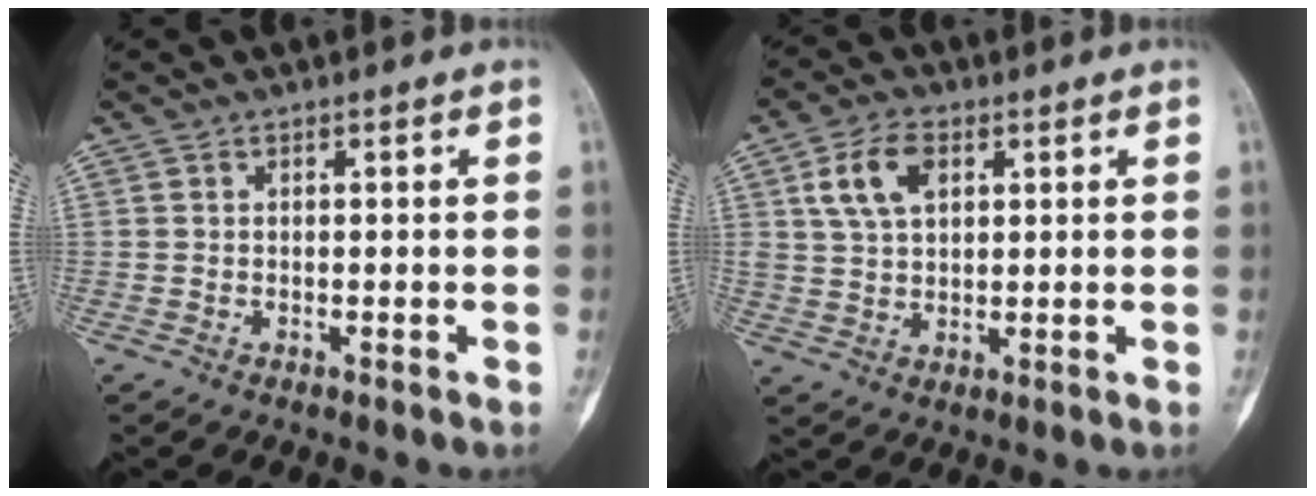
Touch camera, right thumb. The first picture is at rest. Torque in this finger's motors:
{"motor_torque": [-0.41, 0.78, 0.04, 0.03, 0.07]}